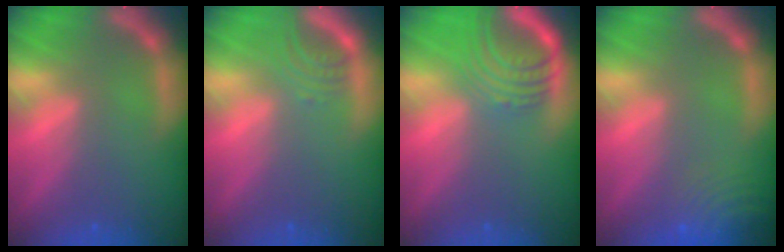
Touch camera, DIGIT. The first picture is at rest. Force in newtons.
{"total": 2.5}
{"total": 7.1}
{"total": 9.5}